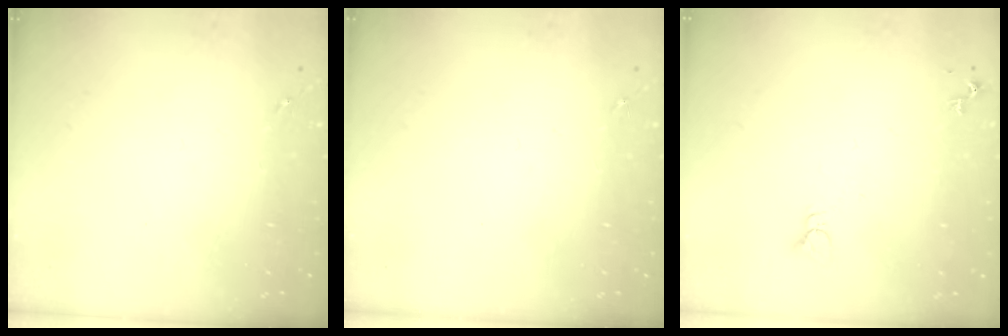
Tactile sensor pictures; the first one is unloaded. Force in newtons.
{"total": 0.0}
{"total": 2.2, "press": 2.2, "slide": 0.1}